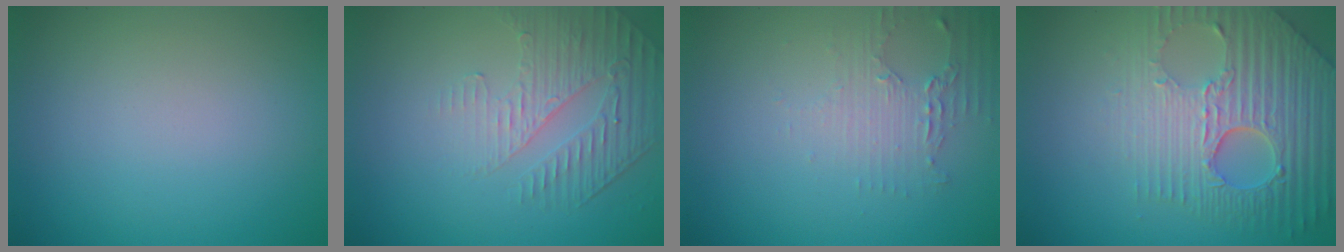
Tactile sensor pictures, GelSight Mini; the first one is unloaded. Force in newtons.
{"total": 2.2, "press": 1.7, "slide": 1.4}
{"total": 1.8, "press": 1.8, "slide": 0.4}
{"total": 8.1, "press": 5.7, "slide": 5.7}